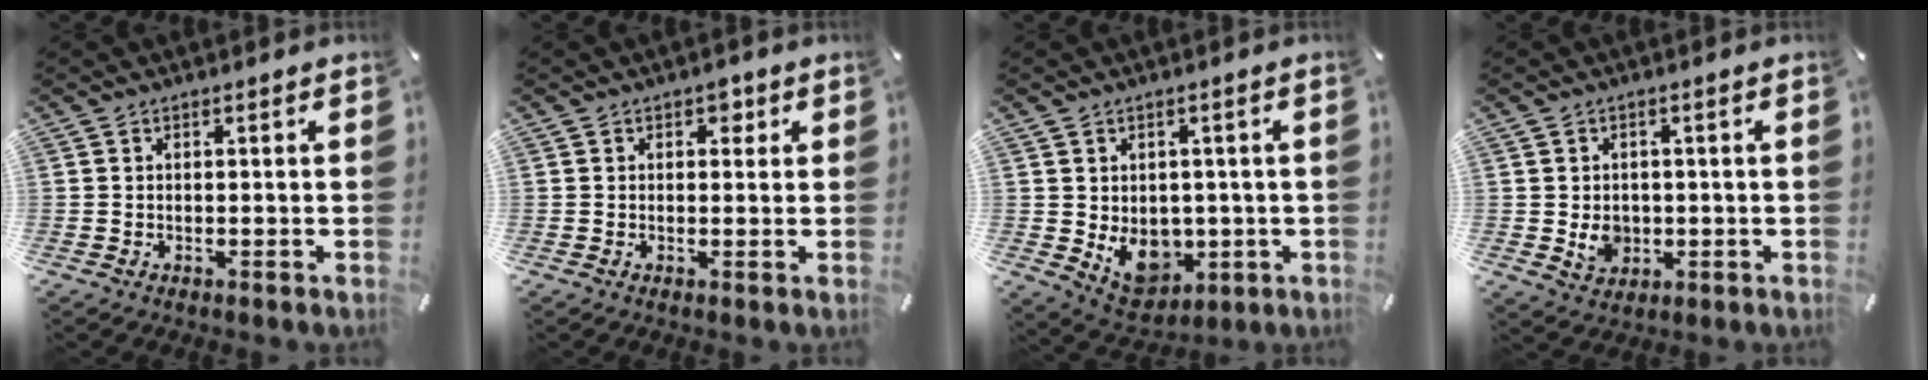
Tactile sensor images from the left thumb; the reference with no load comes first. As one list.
[{"total": 2.6, "force": [1.1, 1.9, 1.4], "torque": [0.001, -0.006, 0.009]}, {"total": 9.3, "force": [-1.2, 8.0, 4.7], "torque": [-0.053, -0.005, -0.015]}, {"total": 5.1, "force": [-0.5, 4.5, 2.4], "torque": [-0.024, -0.003, -0.009]}]